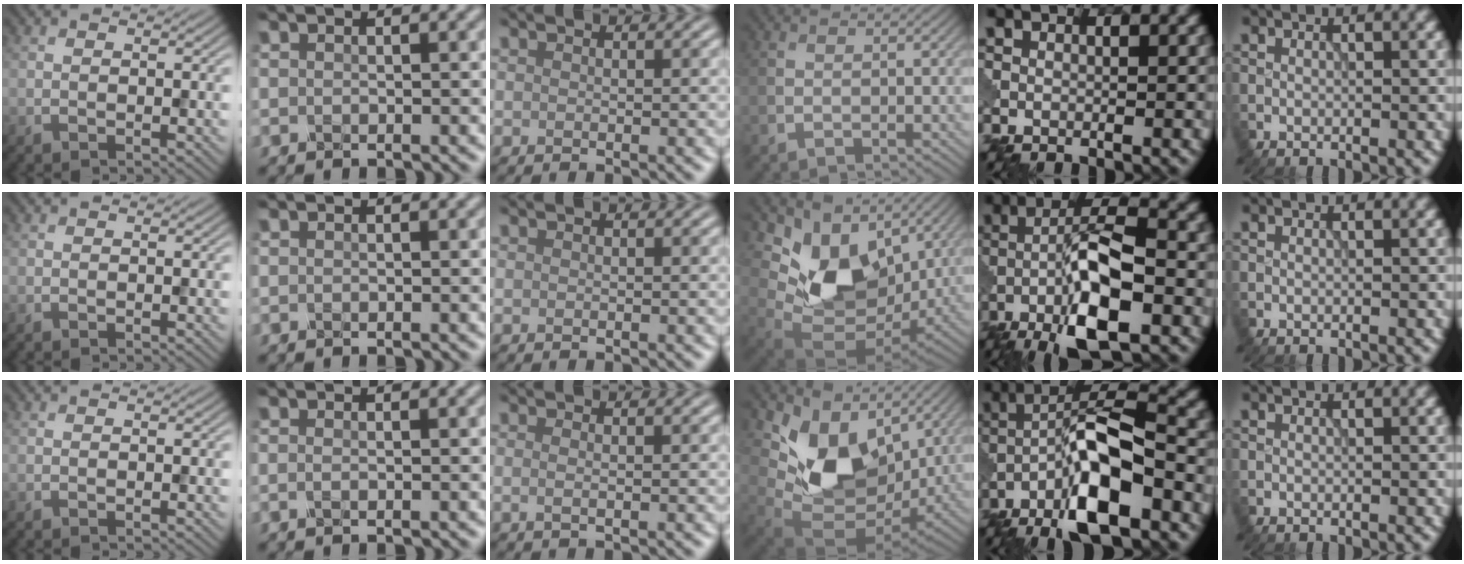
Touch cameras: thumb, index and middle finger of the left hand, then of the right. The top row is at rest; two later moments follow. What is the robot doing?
{"motion": "insert", "object": "pin"}